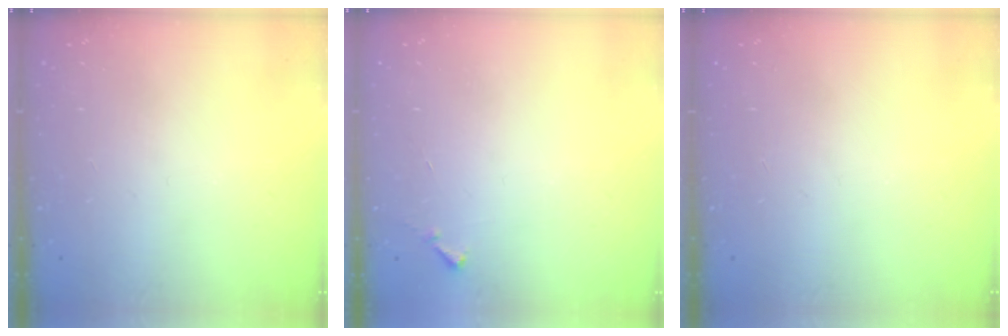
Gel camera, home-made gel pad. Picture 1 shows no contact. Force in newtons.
{"total": 4.4, "press": 4.4, "slide": 0.3}
{"total": 0.0}